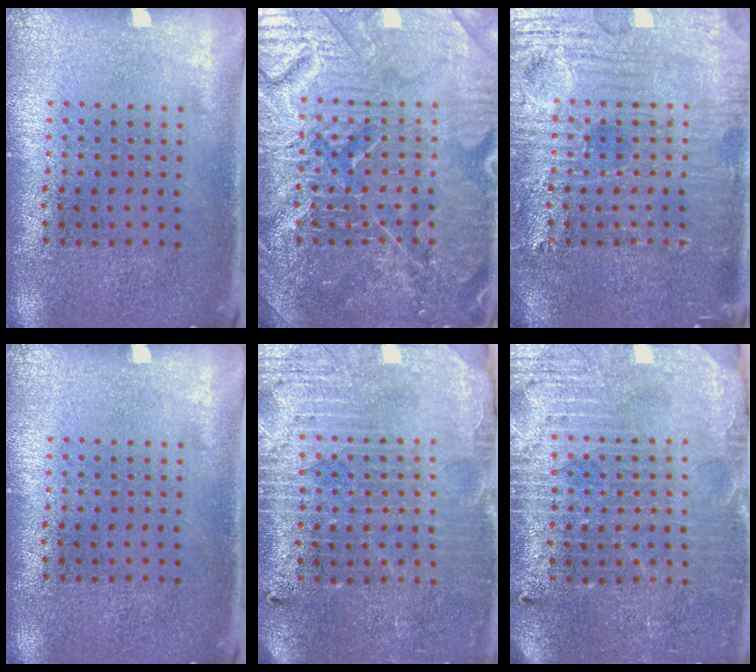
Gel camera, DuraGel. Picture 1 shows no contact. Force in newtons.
{"total": 6.8, "press": 6.8, "slide": 0.8}
{"total": 6.4, "press": 6.4, "slide": 0.7}
{"total": 0.0}
{"total": 3.8, "press": 3.6, "slide": 1.3}
{"total": 3.8, "press": 3.6, "slide": 1.3}